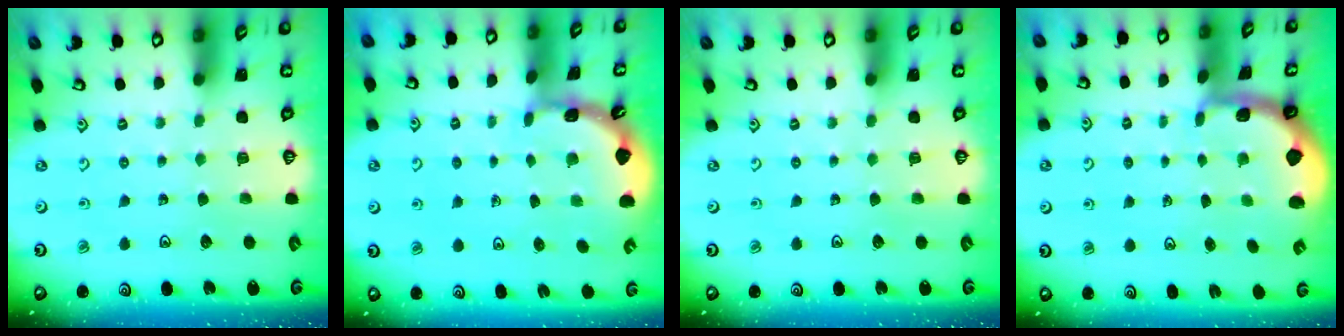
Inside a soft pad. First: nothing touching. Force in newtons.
{"total": 1.7, "press": 1.7, "slide": 0.1}
{"total": 0.0}
{"total": 1.1, "press": 1.0, "slide": 0.4}